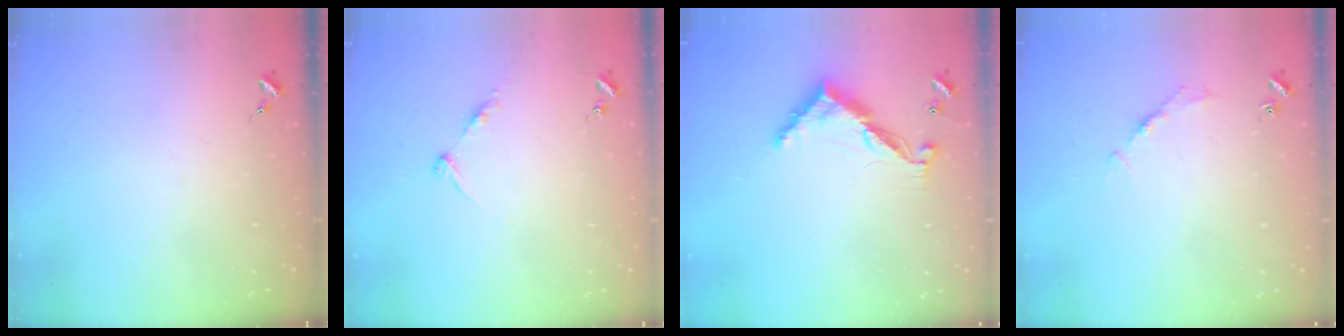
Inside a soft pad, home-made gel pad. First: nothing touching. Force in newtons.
{"total": 6.2, "press": 6.2, "slide": 0.7}
{"total": 9.9, "press": 9.9, "slide": 0.2}
{"total": 2.7, "press": 2.7, "slide": 0.4}